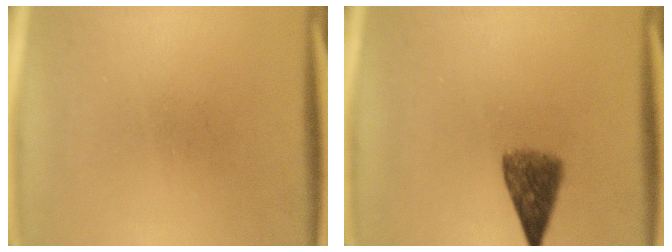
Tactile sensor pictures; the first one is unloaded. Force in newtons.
{"total": 5.5}